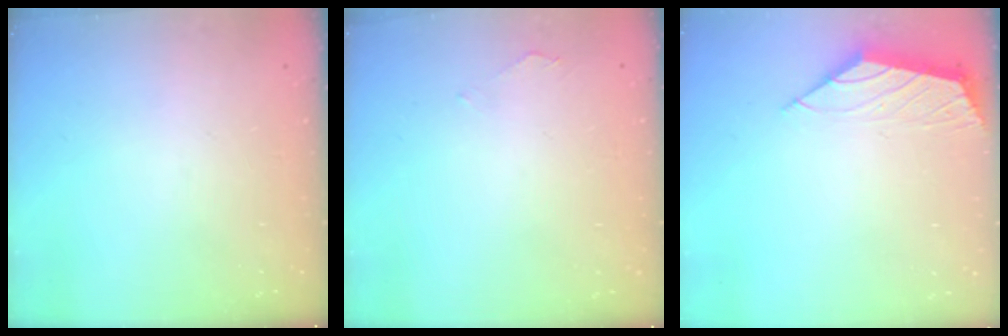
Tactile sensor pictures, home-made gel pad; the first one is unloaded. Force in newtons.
{"total": 1.0, "press": 1.0, "slide": 0.2}
{"total": 2.2, "press": 2.2, "slide": 0.5}